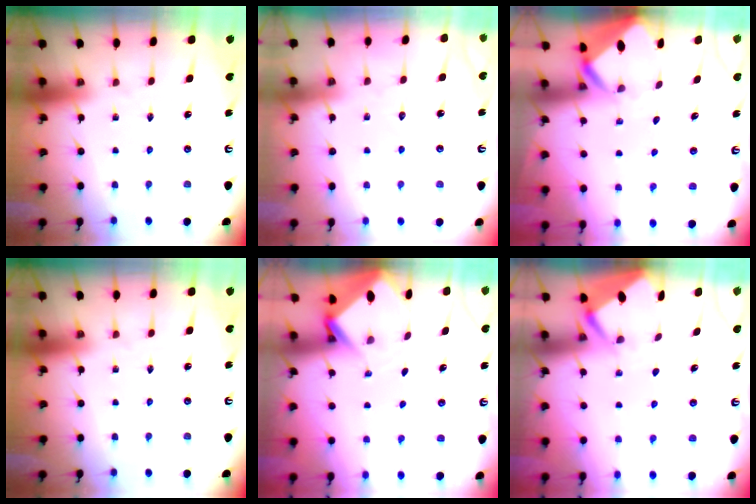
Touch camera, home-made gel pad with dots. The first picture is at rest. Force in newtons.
{"total": 2.4, "press": 2.4, "slide": 0.3}
{"total": 3.3, "press": 3.3, "slide": 0.1}
{"total": 0.0}
{"total": 2.9, "press": 2.9, "slide": 0.2}
{"total": 2.6, "press": 2.6, "slide": 0.3}